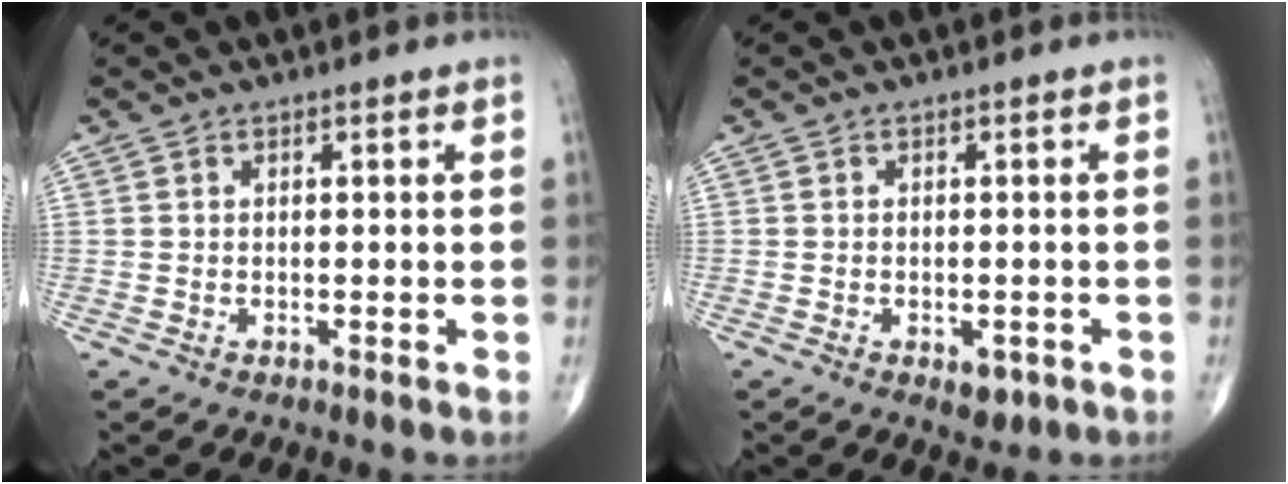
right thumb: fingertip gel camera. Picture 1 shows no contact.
{"total": 2.5, "force": [-1.0, 1.5, 1.8], "torque": [-0.012, 0.002, -0.006]}